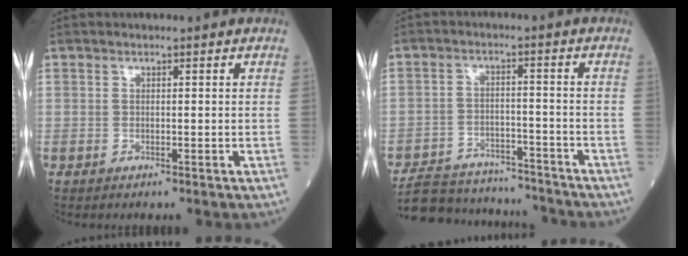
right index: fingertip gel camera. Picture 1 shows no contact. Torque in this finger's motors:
{"motor_torque": [-0.72, -0.68, -1.06, -0.21]}